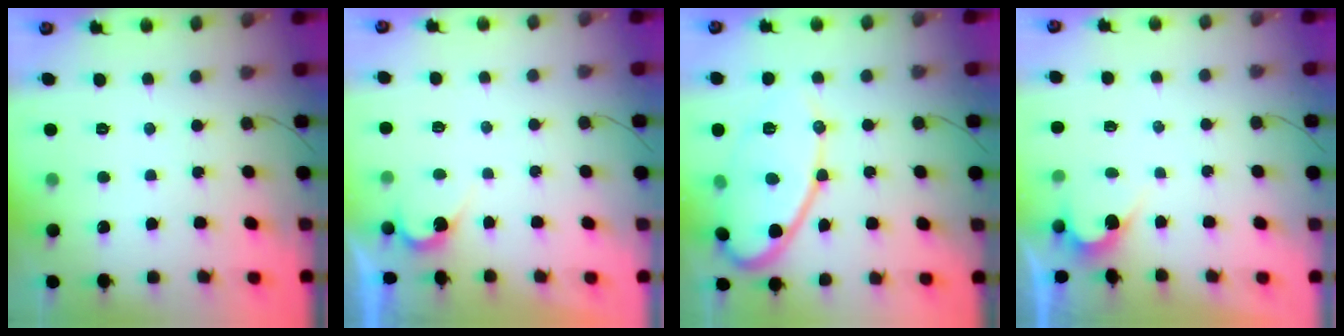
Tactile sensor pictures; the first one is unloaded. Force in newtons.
{"total": 3.0, "press": 3.0, "slide": 0.3}
{"total": 13.7, "press": 13.7, "slide": 0.7}
{"total": 2.4, "press": 2.4, "slide": 0.1}